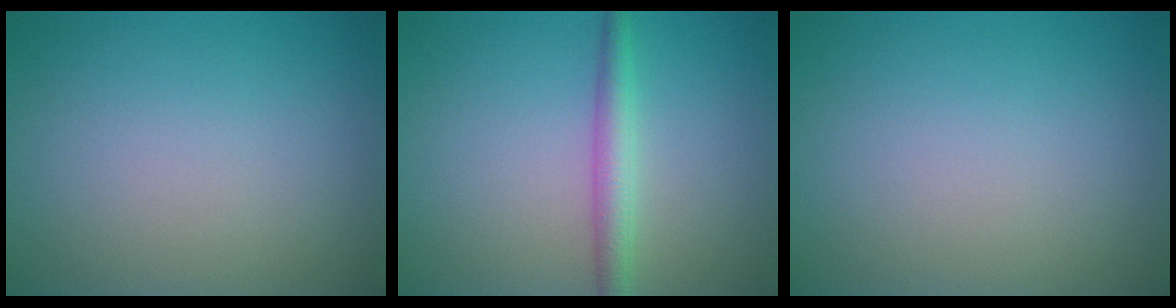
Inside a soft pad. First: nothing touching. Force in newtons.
{"total": 2.6, "press": 2.6, "slide": 0.1}
{"total": 0.0}